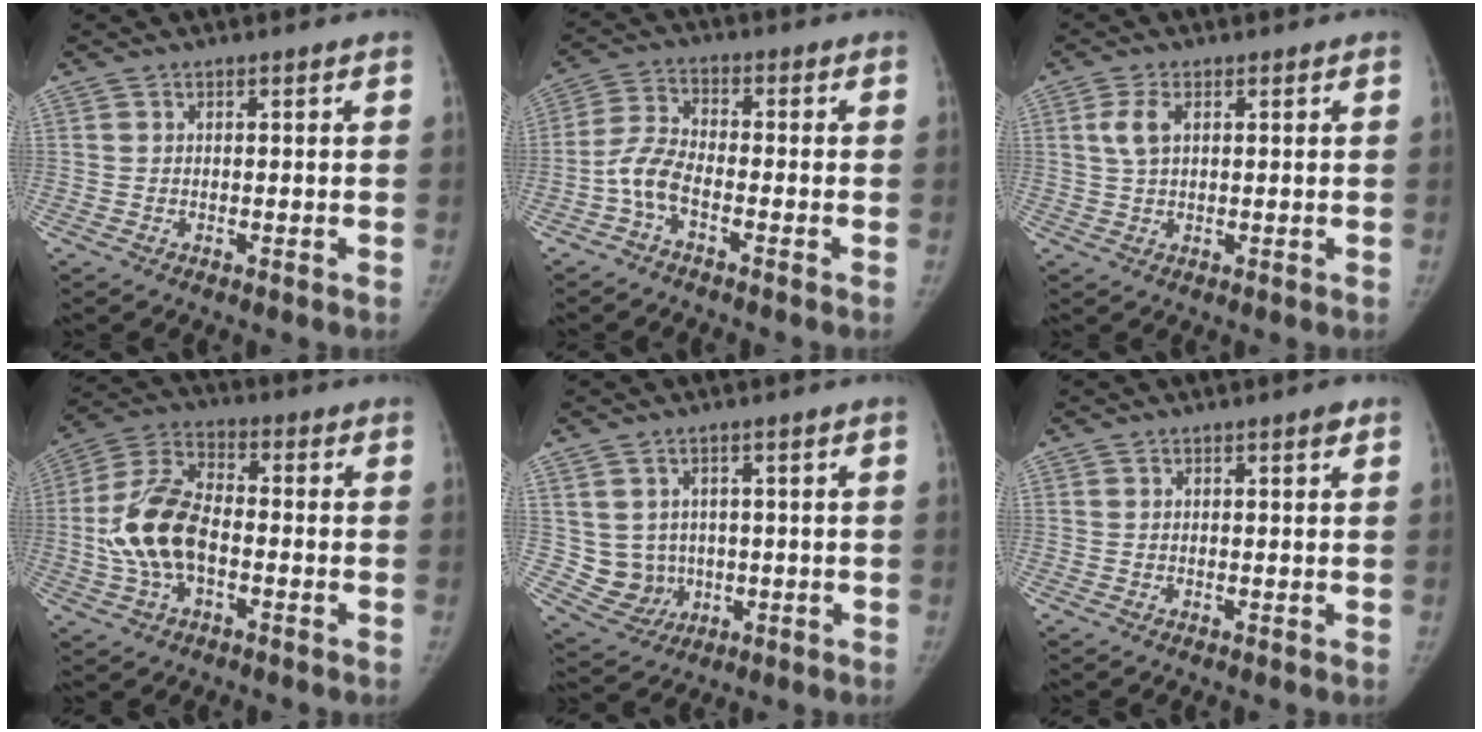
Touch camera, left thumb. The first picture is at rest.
{"total": 5.9, "force": [-2.9, 2.5, 4.4], "torque": [-0.096, 0.024, -0.067]}
{"total": 3.7, "force": [1.2, 2.0, 2.9], "torque": [-0.064, 0.005, 0.024]}
{"total": 13.2, "force": [-2.2, 7.4, 10.7], "torque": [-0.218, 0.032, -0.046]}
{"total": 6.7, "force": [0.4, 6.3, 2.2], "torque": [-0.010, -0.002, 0.024]}
{"total": 1.0, "force": [0.5, 0.3, 0.8], "torque": [-0.011, 0.000, 0.006]}